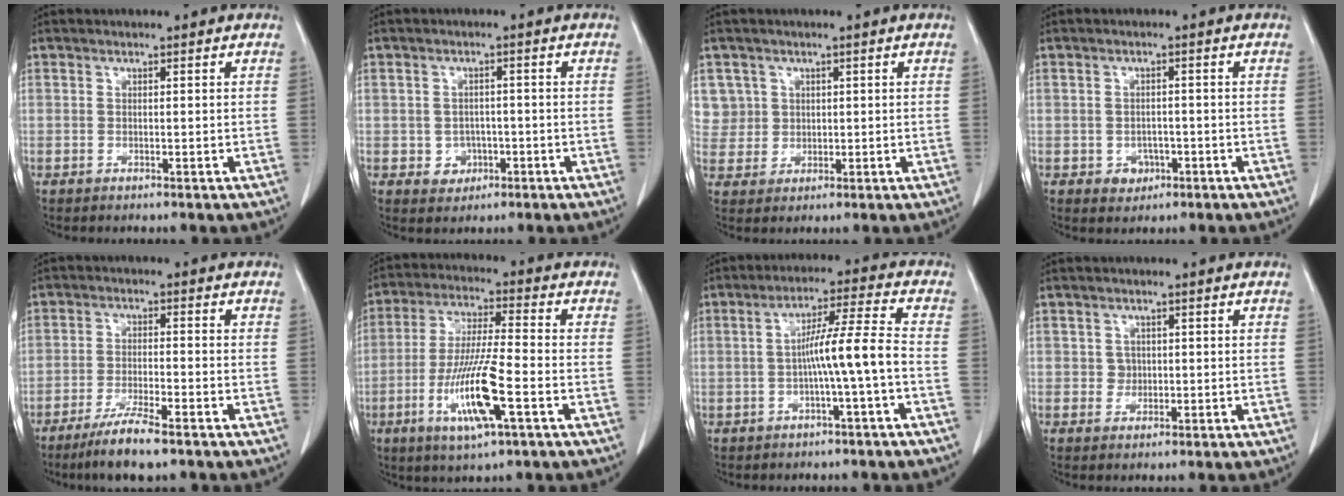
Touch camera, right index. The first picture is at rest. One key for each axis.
{"total": 3.2, "fx": -1.0, "fy": 2.9, "fz": 0.8, "tx": -0.001, "ty": 0.009, "tz": -0.006}
{"total": 5.2, "fx": 2.0, "fy": 4.8, "fz": -0.3, "tx": 0.018, "ty": 0.009, "tz": 0.046}
{"total": 2.9, "fx": -1.1, "fy": 2.4, "fz": 1.2, "tx": -0.011, "ty": 0.006, "tz": -0.007}
{"total": 7.5, "fx": -5.4, "fy": 0.5, "fz": 5.2, "tx": -0.094, "ty": -0.018, "tz": -0.093}
{"total": 12.4, "fx": -4.3, "fy": 1.0, "fz": 11.6, "tx": -0.230, "ty": -0.016, "tz": -0.081}
{"total": 7.5, "fx": -1.7, "fy": -1.0, "fz": 7.3, "tx": -0.125, "ty": 0.018, "tz": -0.026}
{"total": 1.6, "fx": 0.1, "fy": 1.6, "fz": 0.4, "tx": -0.006, "ty": 0.002, "tz": 0.004}